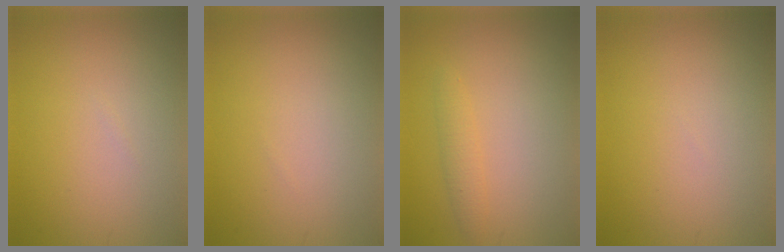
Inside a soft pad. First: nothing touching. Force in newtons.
{"total": 0.0}
{"total": 1.4, "press": 1.4, "slide": 0.1}
{"total": 0.0}